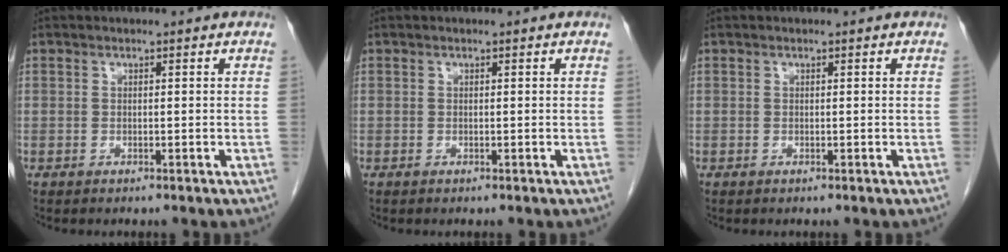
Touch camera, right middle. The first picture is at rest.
{"total": 0.0}
{"total": 0.0}